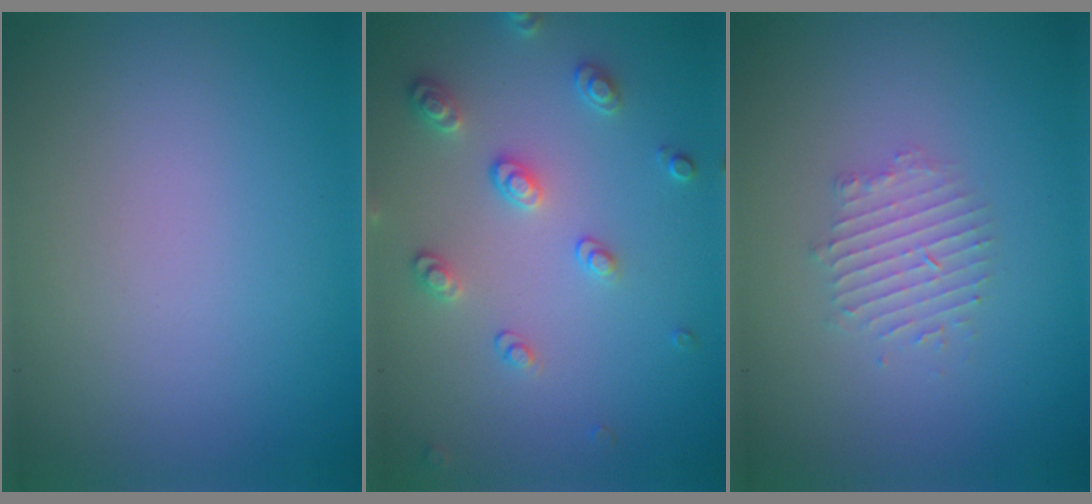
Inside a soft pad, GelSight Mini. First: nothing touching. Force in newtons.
{"total": 2.6, "press": 2.6, "slide": 0.2}
{"total": 2.1, "press": 2.1, "slide": 0.4}